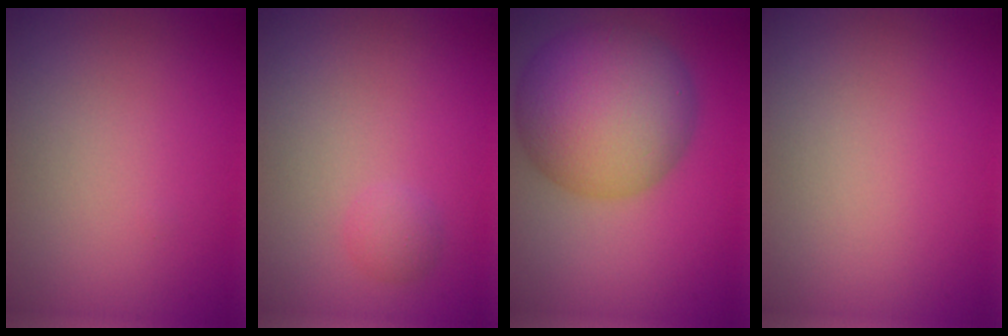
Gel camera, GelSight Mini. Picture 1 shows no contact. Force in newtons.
{"total": 1.1, "press": 1.1, "slide": 0.1}
{"total": 10.5, "press": 10.5, "slide": 0.3}
{"total": 0.0}